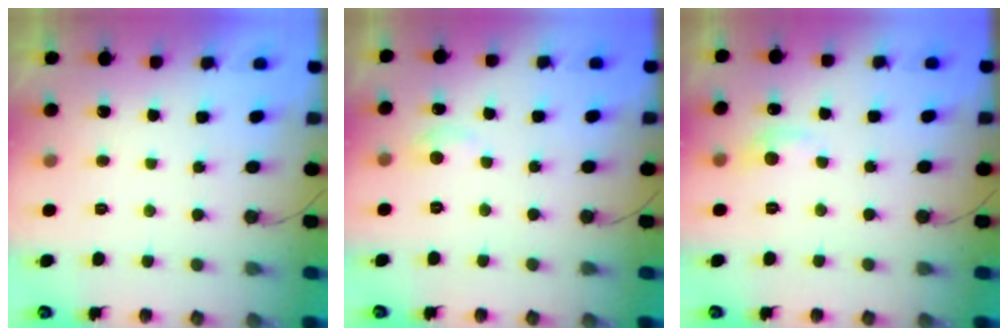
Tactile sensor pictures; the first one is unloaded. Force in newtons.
{"total": 3.2, "press": 3.2, "slide": 0.5}
{"total": 6.4, "press": 6.4, "slide": 0.9}